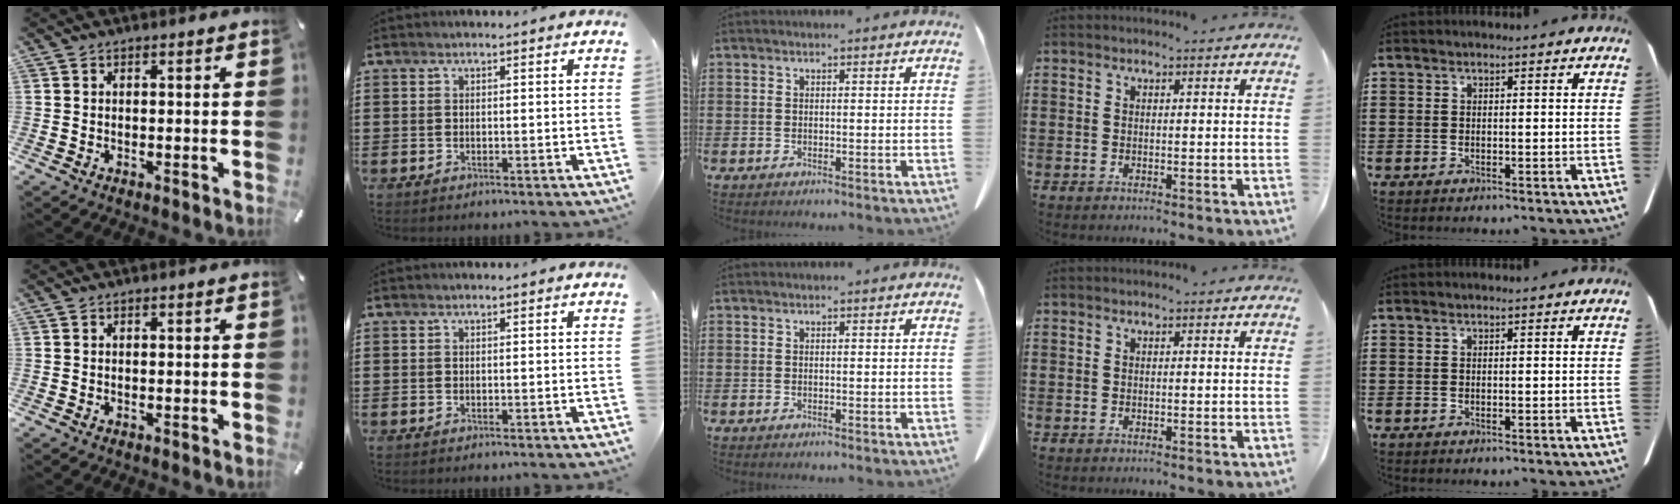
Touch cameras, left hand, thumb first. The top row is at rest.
{}